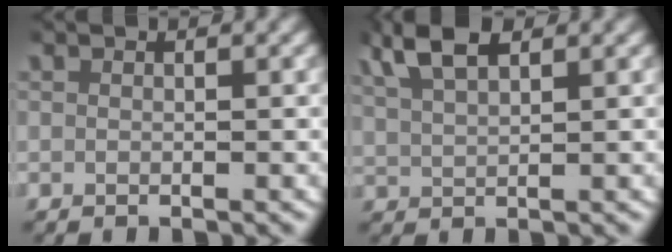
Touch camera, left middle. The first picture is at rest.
{"total": 4.2, "force": [3.2, 1.5, 2.3], "torque": [-0.058, 0.003, 0.062]}